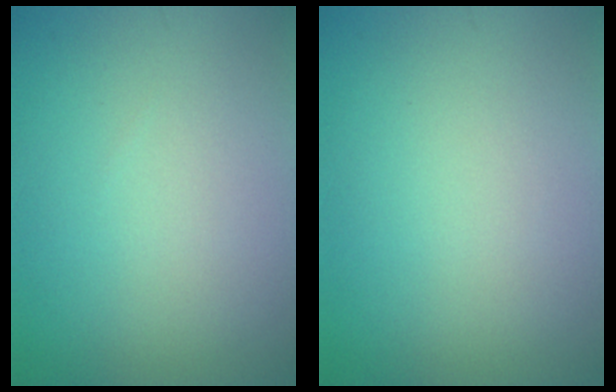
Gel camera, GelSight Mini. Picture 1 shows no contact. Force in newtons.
{"total": 0.0}